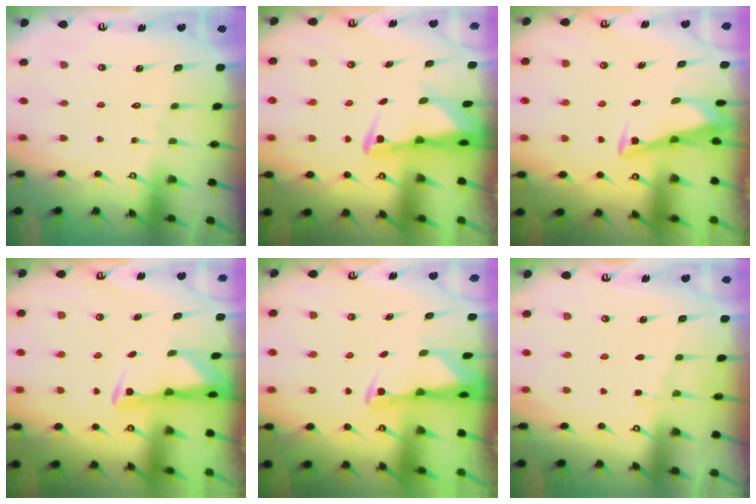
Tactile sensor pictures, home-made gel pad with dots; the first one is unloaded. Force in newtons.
{"total": 2.6, "press": 2.5, "slide": 0.7}
{"total": 3.5, "press": 3.5, "slide": 0.3}
{"total": 3.0, "press": 3.0, "slide": 0.6}
{"total": 2.4, "press": 2.3, "slide": 0.5}
{"total": 2.6, "press": 2.6, "slide": 0.4}